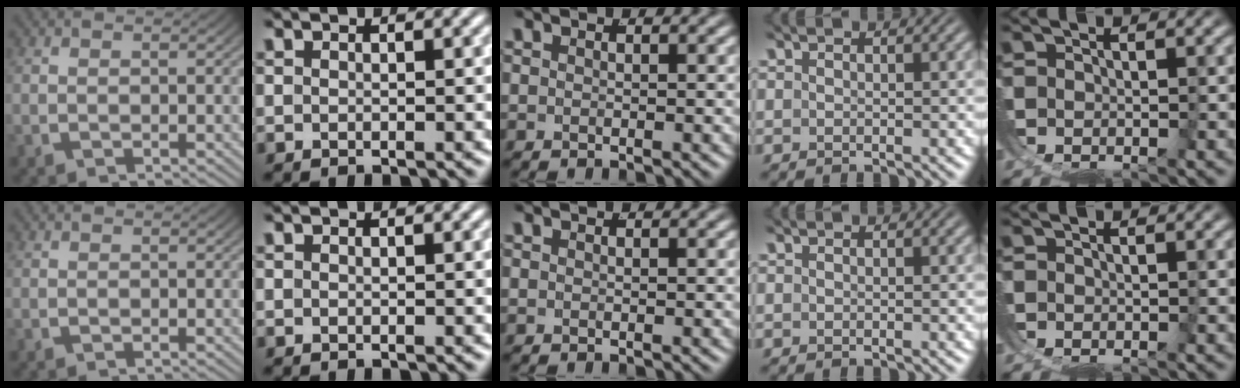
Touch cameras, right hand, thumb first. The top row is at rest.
{}